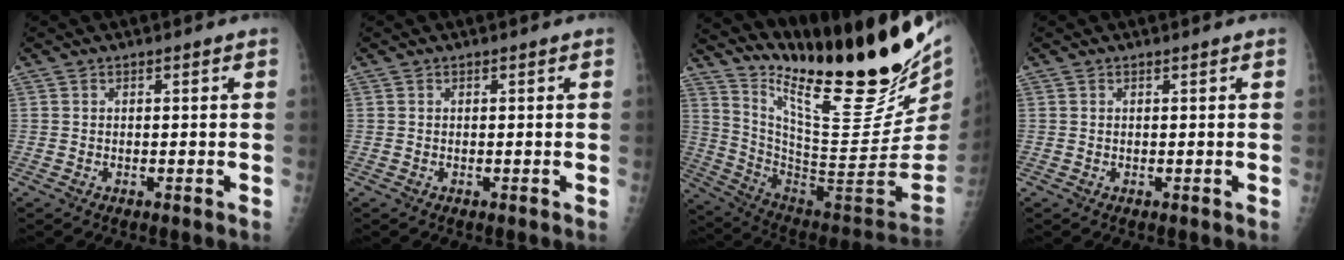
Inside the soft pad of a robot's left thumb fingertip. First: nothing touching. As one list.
[{"total": 0.0}, {"total": 32.4, "force": [22.5, 7.6, 22.0], "torque": [-0.315, -0.134, 0.353]}, {"total": 0.0}]